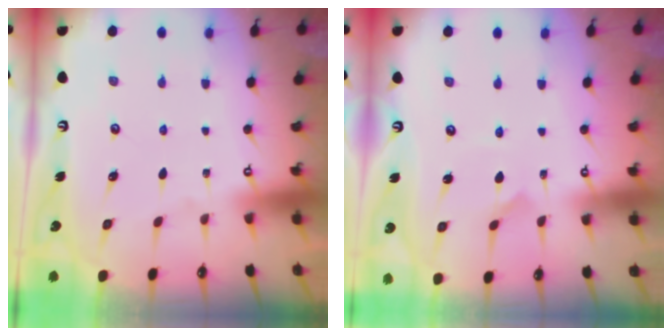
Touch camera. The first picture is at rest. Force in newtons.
{"total": 3.1, "press": 3.1, "slide": 0.2}